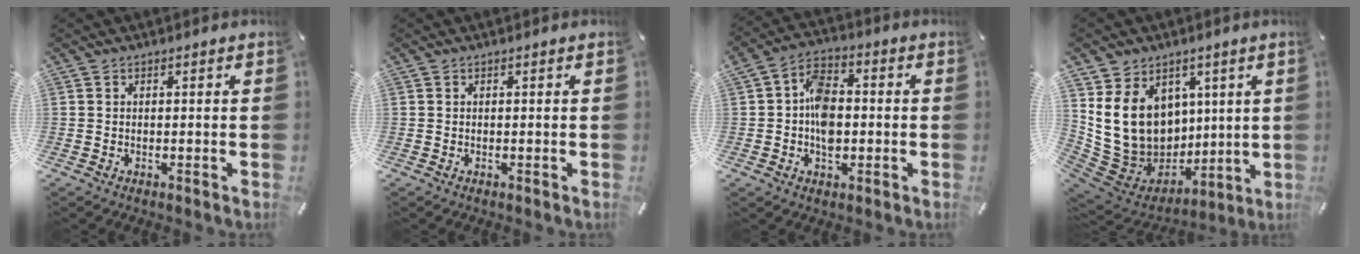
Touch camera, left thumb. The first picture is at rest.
{"total": 0.0}
{"total": 8.5, "force": [-0.8, 5.7, 6.2], "torque": [-0.106, 0.009, -0.014]}
{"total": 17.9, "force": [4.1, 15.1, 8.7], "torque": [-0.180, -0.042, 0.092]}